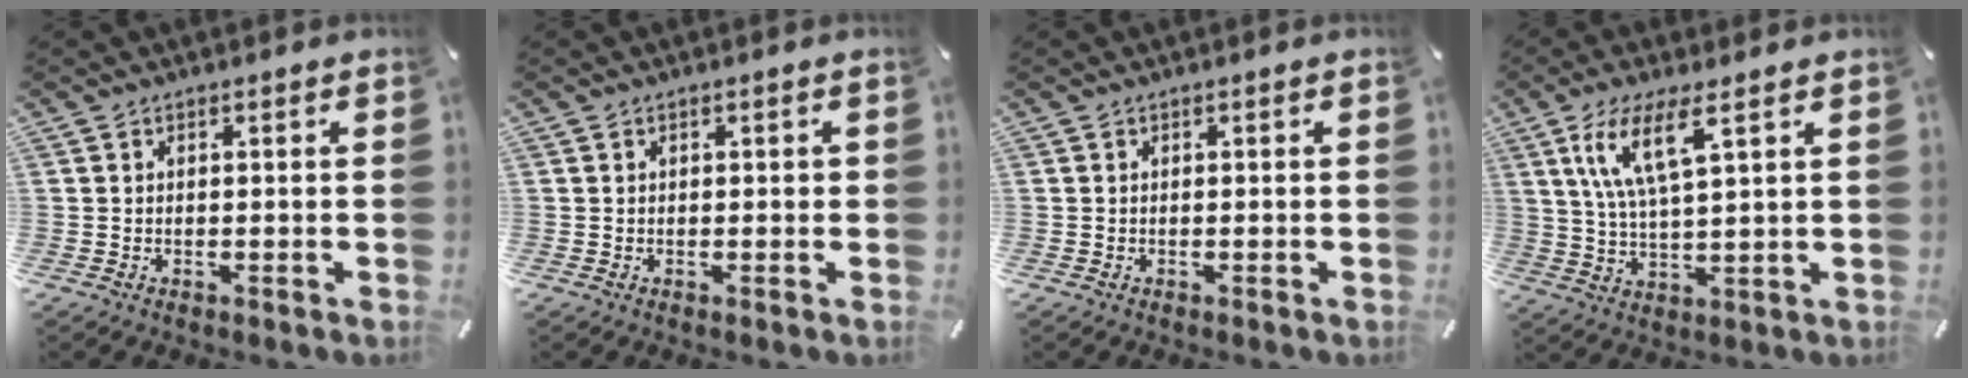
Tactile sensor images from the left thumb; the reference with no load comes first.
{"total": 0.8, "force": [0.2, 0.5, 0.6], "torque": [-0.011, 0.004, 0.002]}
{"total": 0.0}
{"total": 10.7, "force": [5.5, 2.8, 8.7], "torque": [-0.189, -0.001, 0.097]}